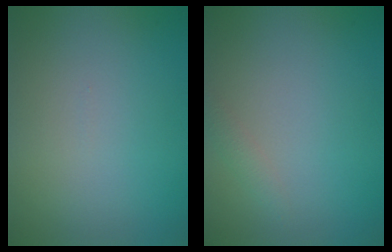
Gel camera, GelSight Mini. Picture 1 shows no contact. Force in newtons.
{"total": 0.9, "press": 0.9, "slide": 0.0}